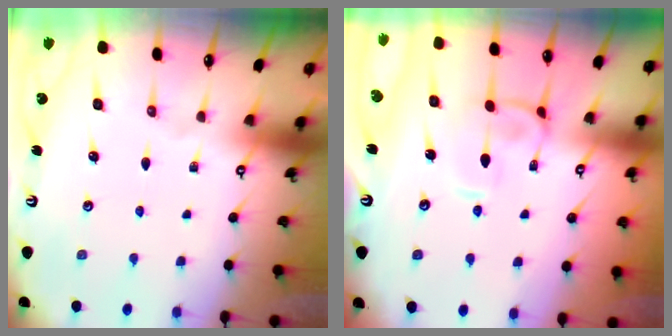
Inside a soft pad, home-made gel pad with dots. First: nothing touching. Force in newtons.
{"total": 1.1, "press": 0.9, "slide": 0.7}